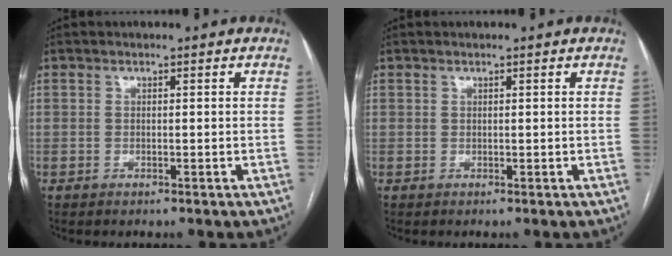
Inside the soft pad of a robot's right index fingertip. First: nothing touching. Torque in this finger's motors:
{"motor_torque": [0.00, 0.00, 0.00, 0.00]}